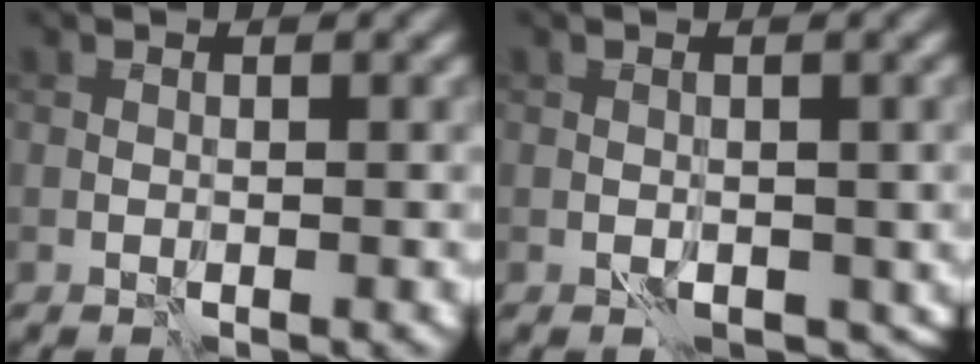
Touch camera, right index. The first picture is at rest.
{"total": 2.8, "force": [-1.0, 1.8, 1.9], "torque": [-0.020, -0.007, -0.009]}